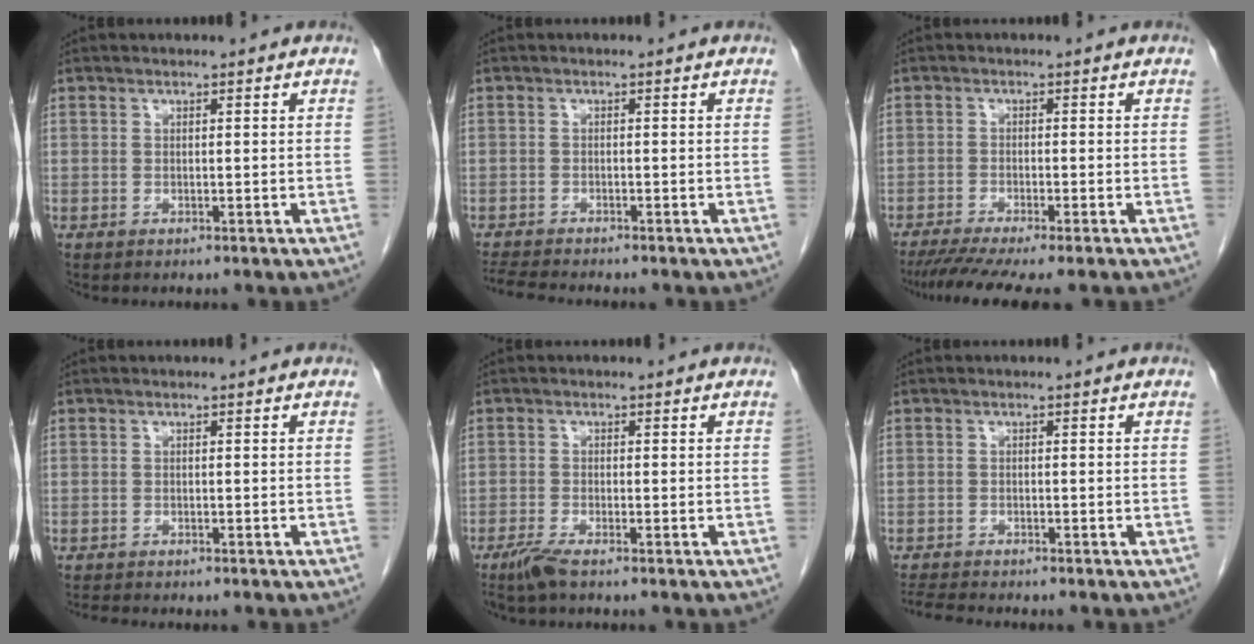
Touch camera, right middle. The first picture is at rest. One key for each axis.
{"total": 4.9, "fx": -4.6, "fy": 0.0, "fz": 1.8, "tx": -0.035, "ty": -0.017, "tz": -0.077}
{"total": 8.5, "fx": -7.0, "fy": -0.1, "fz": 4.8, "tx": -0.066, "ty": -0.021, "tz": -0.110}
{"total": 1.5, "fx": -1.5, "fy": 0.0, "fz": 0.4, "tx": -0.013, "ty": -0.006, "tz": -0.022}
{"total": 2.6, "fx": -2.0, "fy": 0.0, "fz": 1.7, "tx": -0.042, "ty": -0.007, "tz": -0.045}
{"total": 4.2, "fx": -3.9, "fy": -0.2, "fz": 1.4, "tx": -0.029, "ty": -0.017, "tz": -0.068}